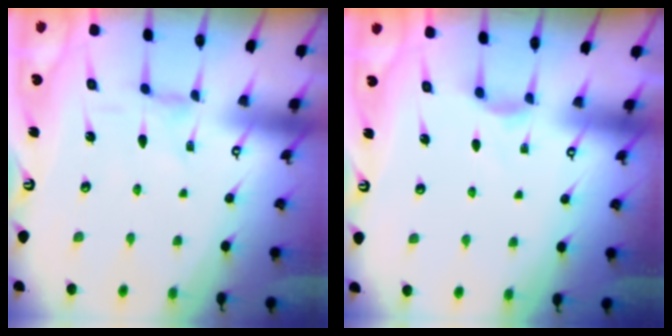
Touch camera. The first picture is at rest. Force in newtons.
{"total": 2.9, "press": 2.9, "slide": 0.5}